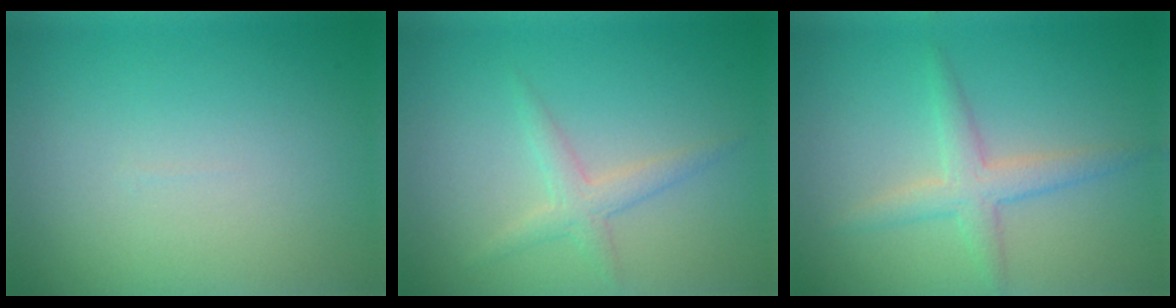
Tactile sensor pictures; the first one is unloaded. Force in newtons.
{"total": 2.0, "press": 2.0, "slide": 0.1}
{"total": 2.7, "press": 2.7, "slide": 0.1}